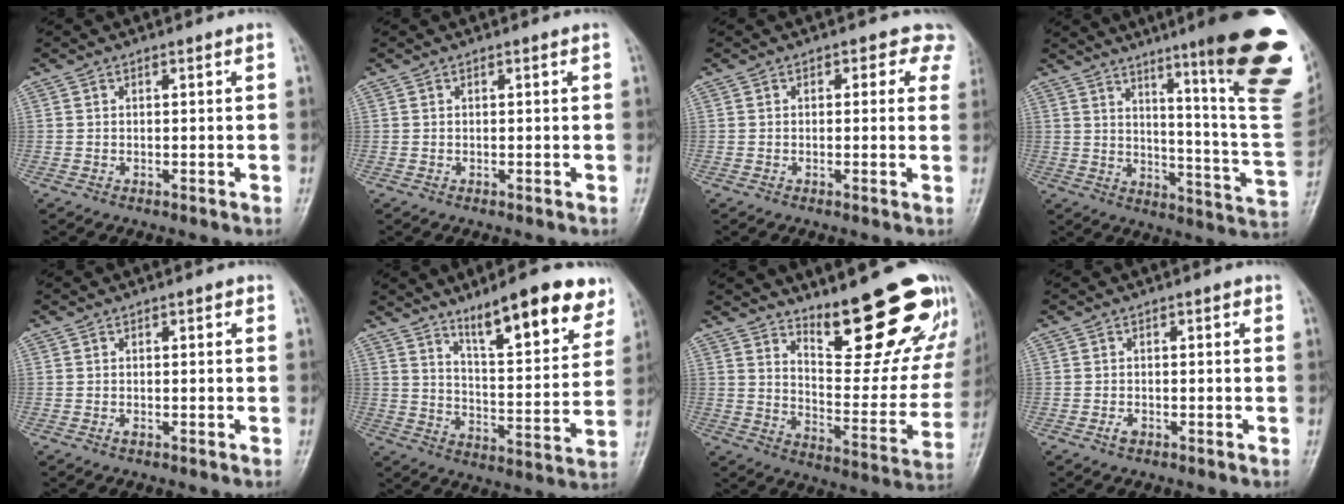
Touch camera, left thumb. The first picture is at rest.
{"total": 0.0}
{"total": 3.8, "force": [2.0, 2.7, 1.8], "torque": [0.022, -0.004, 0.002]}
{"total": 27.2, "force": [14.4, 3.1, 22.9], "torque": [-0.231, -0.070, 0.198]}
{"total": 1.0, "force": [-0.2, 0.5, 0.8], "torque": [-0.010, 0.004, -0.006]}
{"total": 16.9, "force": [11.2, 4.5, 11.8], "torque": [-0.133, -0.059, 0.173]}
{"total": 20.8, "force": [14.9, 6.6, 12.9], "torque": [-0.124, -0.115, 0.214]}
{"total": 1.7, "force": [-0.7, 1.0, 1.1], "torque": [-0.015, 0.004, -0.016]}